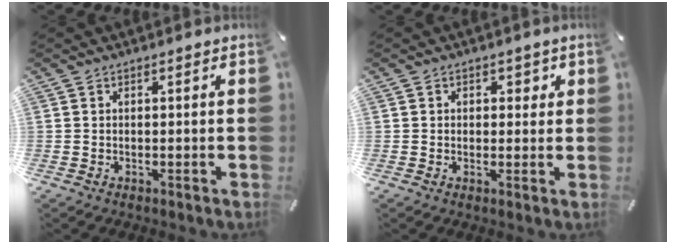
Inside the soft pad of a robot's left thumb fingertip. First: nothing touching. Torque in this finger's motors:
{"motor_torque": [-0.18, 0.02, -0.03, -0.03, 0.06]}